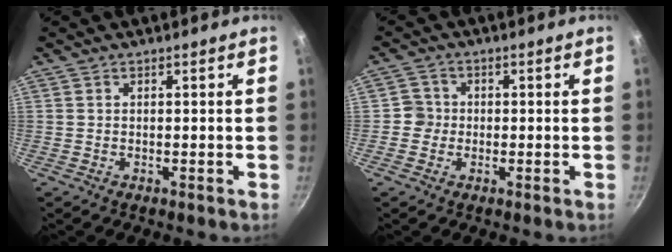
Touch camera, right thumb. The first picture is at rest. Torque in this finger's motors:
{"motor_torque": [0.06, -0.20, 0.33, -0.01, 0.03]}